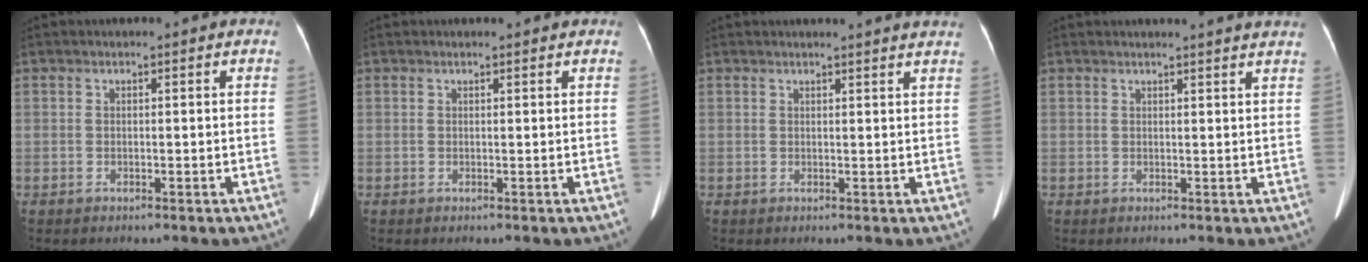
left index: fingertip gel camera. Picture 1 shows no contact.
{"total": 2.1, "force": [2.0, 0.3, 0.6], "torque": [-0.009, -0.008, 0.015]}
{"total": 7.6, "force": [7.3, -0.4, 2.3], "torque": [-0.024, -0.019, 0.059]}
{"total": 8.6, "force": [8.1, -0.4, 2.9], "torque": [-0.035, -0.020, 0.070]}